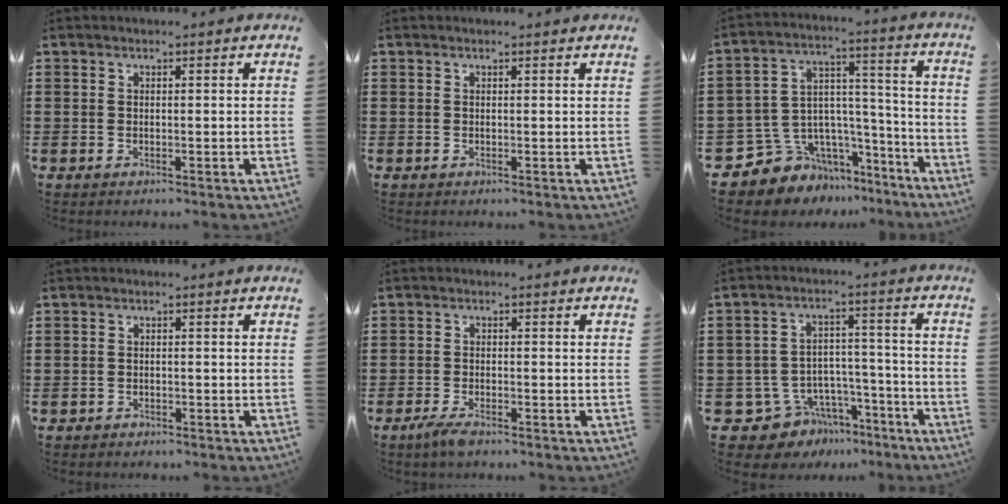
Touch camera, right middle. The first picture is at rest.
{"total": 0.0}
{"total": 7.7, "force": [-5.7, 5.2, 0.4], "torque": [-0.036, -0.003, -0.103]}
{"total": 1.0, "force": [-0.9, 0.4, 0.0], "torque": [-0.002, 0.002, -0.021]}
{"total": 2.3, "force": [-1.6, 0.3, 1.6], "torque": [-0.042, -0.007, -0.033]}
{"total": 7.6, "force": [-6.0, 4.6, 1.0], "torque": [-0.031, 0.025, -0.113]}